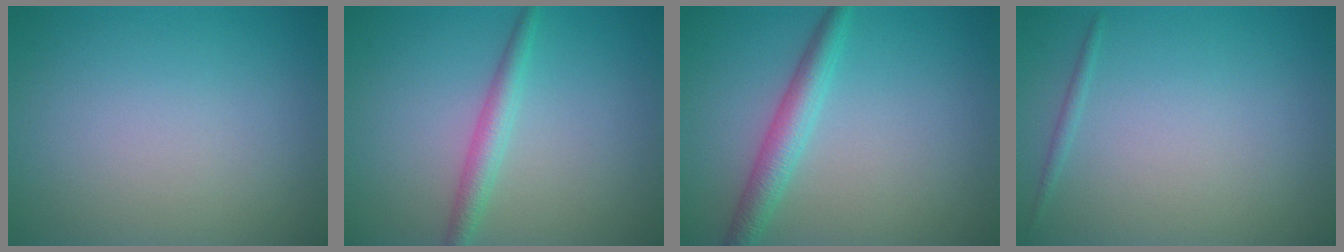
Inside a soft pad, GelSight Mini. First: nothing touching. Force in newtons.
{"total": 2.2, "press": 2.2, "slide": 0.0}
{"total": 3.1, "press": 3.1, "slide": 0.1}
{"total": 0.6, "press": 0.6, "slide": 0.1}